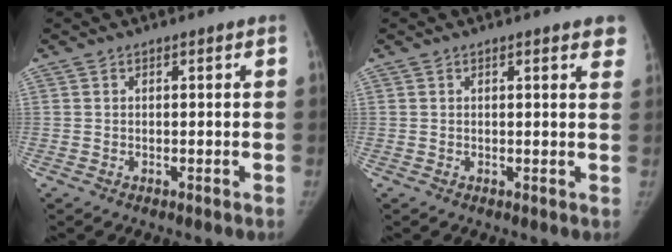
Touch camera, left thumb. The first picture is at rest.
{"total": 3.9, "force": [2.9, 1.0, 2.5], "torque": [-0.011, -0.004, 0.023]}